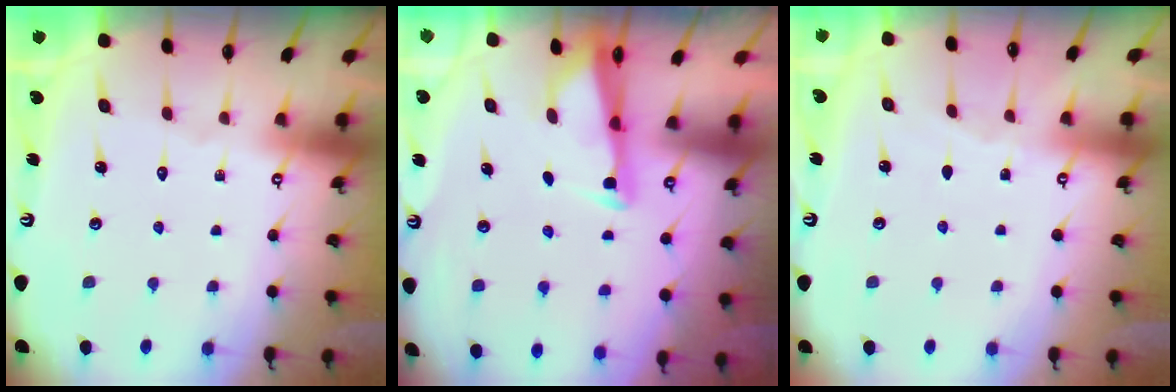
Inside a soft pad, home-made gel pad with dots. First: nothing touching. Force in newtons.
{"total": 2.8, "press": 2.8, "slide": 0.6}
{"total": 2.5, "press": 2.5, "slide": 0.4}